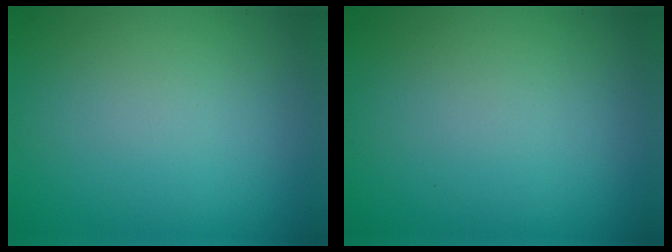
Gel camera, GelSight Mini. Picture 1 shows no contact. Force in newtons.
{"total": 0.0}